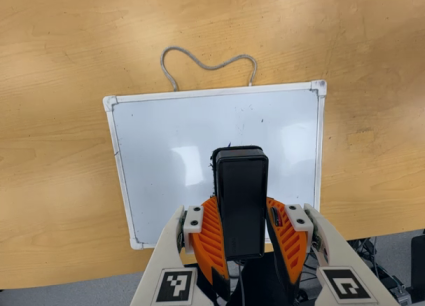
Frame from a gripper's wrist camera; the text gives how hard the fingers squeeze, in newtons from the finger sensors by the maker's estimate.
{"total": 5.2, "left": 4.7, "right": 5.7}